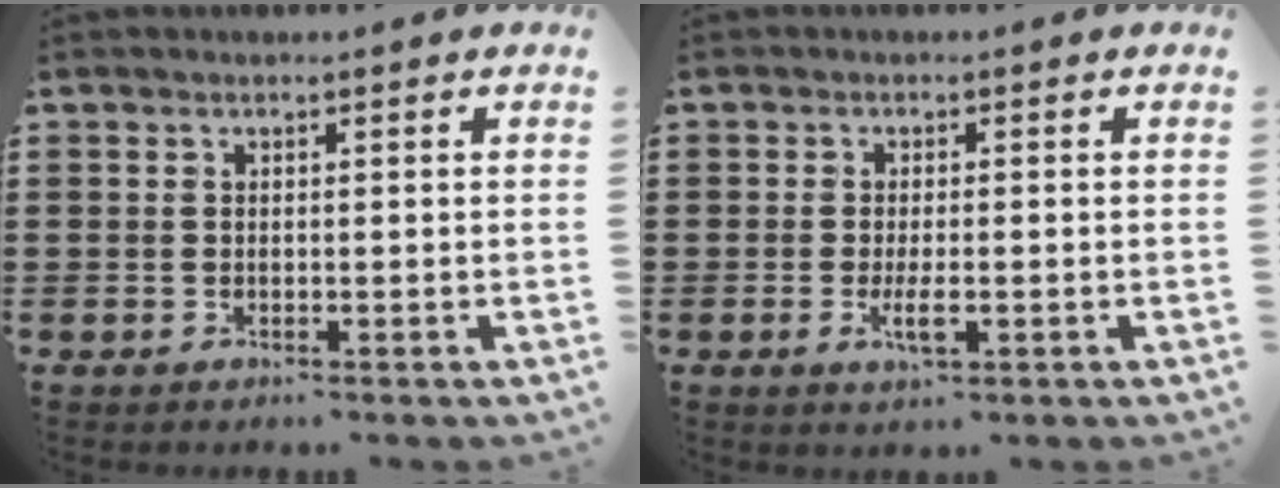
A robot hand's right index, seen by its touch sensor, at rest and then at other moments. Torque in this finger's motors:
{"motor_torque": [0.62, 0.06, 0.06, 0.03]}